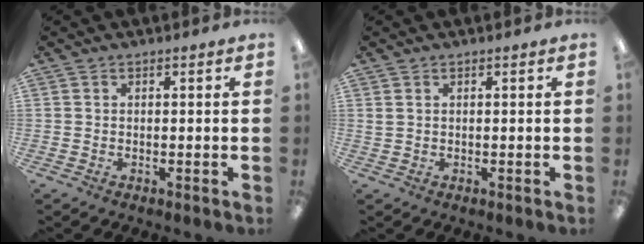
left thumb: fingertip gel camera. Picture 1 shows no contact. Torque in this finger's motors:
{"motor_torque": [0.32, 0.16, 0.68, -0.49, 0.01]}